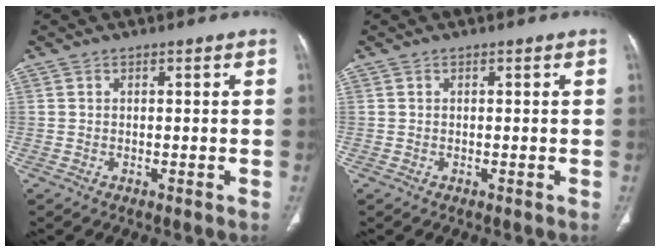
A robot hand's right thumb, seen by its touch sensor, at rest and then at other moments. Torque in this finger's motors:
{"motor_torque": [-0.06, 0.06, -0.08, 0.08, 0.00]}